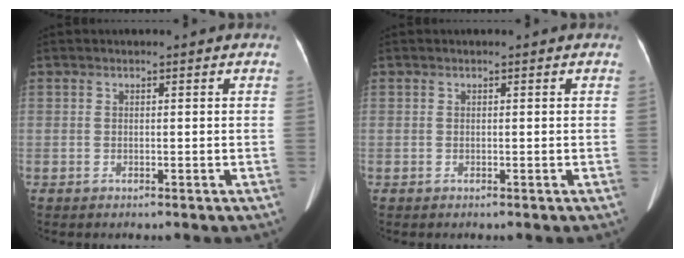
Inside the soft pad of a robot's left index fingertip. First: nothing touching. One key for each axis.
{"total": 0.0}